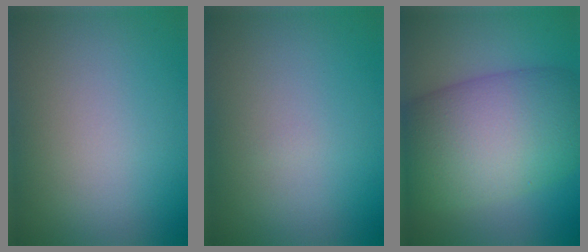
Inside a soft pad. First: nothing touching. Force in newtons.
{"total": 0.0}
{"total": 11.7, "press": 11.7, "slide": 0.3}